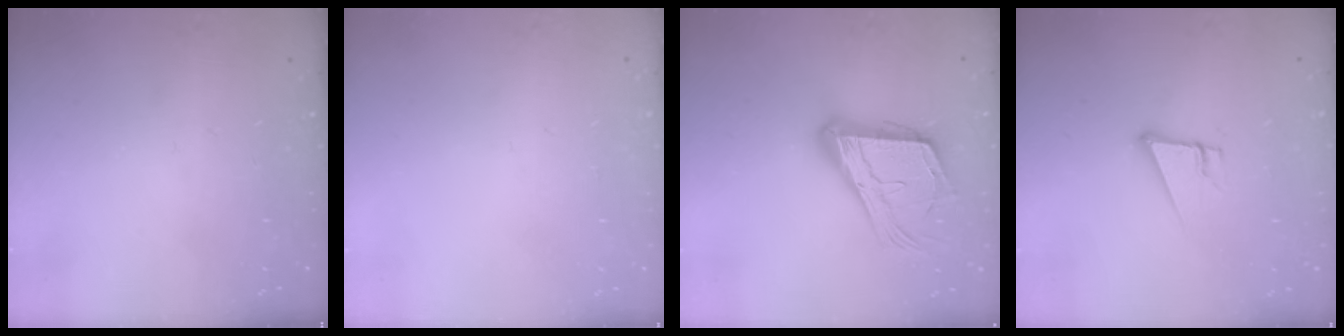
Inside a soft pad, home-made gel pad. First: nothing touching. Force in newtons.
{"total": 0.9, "press": 0.9, "slide": 0.0}
{"total": 18.8, "press": 18.5, "slide": 3.2}
{"total": 9.0, "press": 8.3, "slide": 3.3}